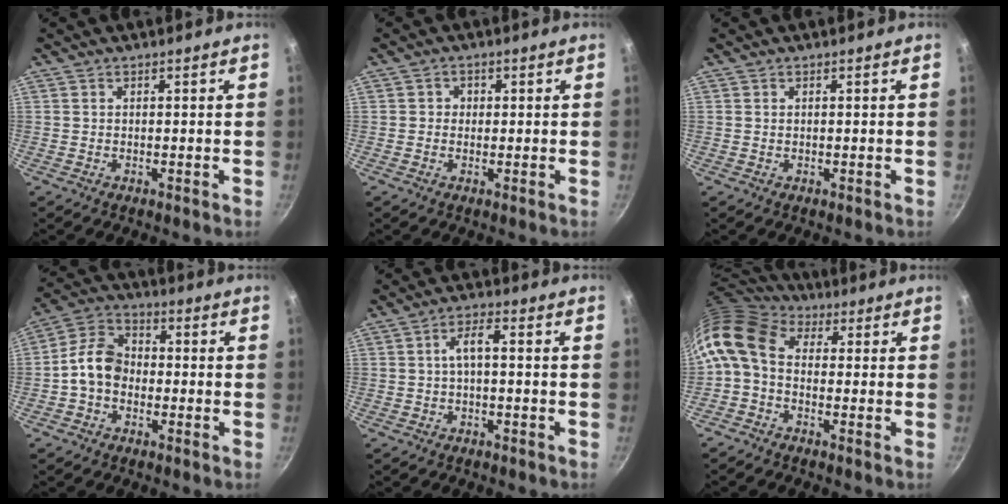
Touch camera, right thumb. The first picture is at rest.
{"total": 1.8, "force": [0.0, 1.7, 0.5], "torque": [0.003, -0.001, -0.004]}
{"total": 0.0}
{"total": 9.0, "force": [-1.5, 6.7, 5.8], "torque": [-0.085, 0.030, -0.049]}
{"total": 3.8, "force": [-0.4, 1.3, 3.5], "torque": [-0.076, 0.023, -0.009]}
{"total": 10.7, "force": [0.2, 7.5, 7.6], "torque": [-0.154, 0.029, -0.016]}